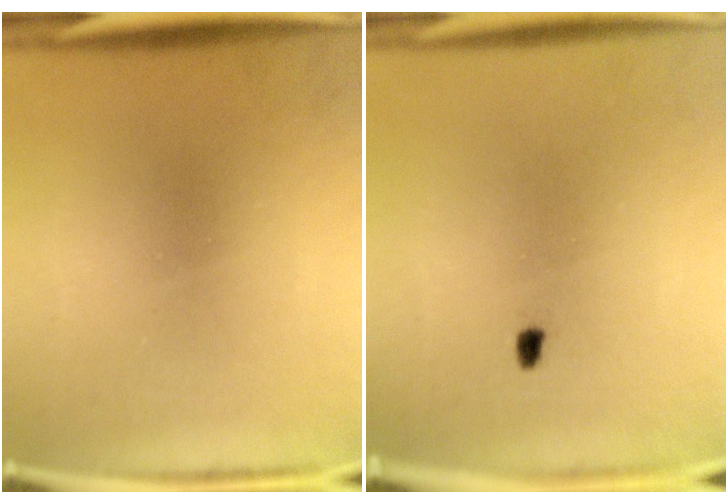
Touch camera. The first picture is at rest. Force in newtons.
{"total": 0.9}